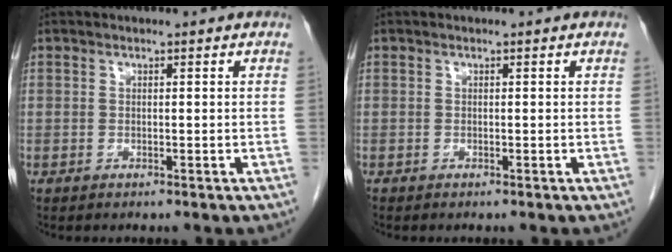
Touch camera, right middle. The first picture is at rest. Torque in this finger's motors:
{"motor_torque": [-0.57, -0.10, -0.09, -0.02]}